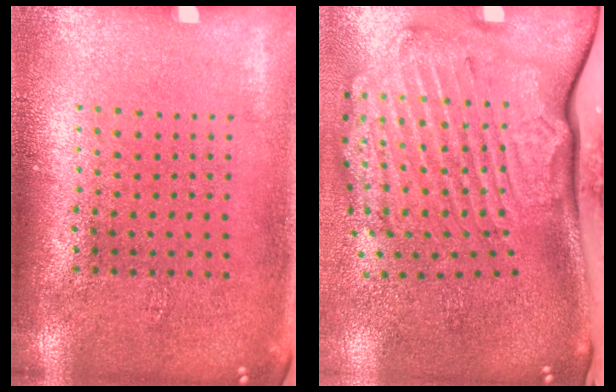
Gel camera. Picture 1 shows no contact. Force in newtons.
{"total": 3.5, "press": 2.4, "slide": 2.5}